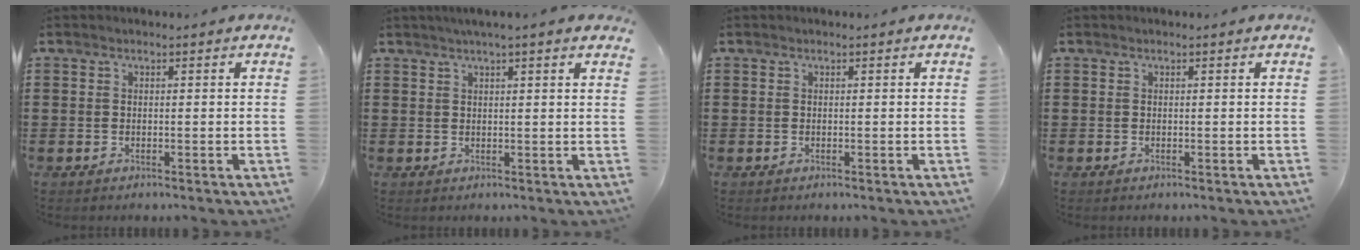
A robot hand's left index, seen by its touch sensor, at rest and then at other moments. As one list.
[{"total": 2.0, "force": [1.6, -0.2, 1.3], "torque": [-0.027, 0.003, 0.029]}, {"total": 0.0}, {"total": 0.0}]